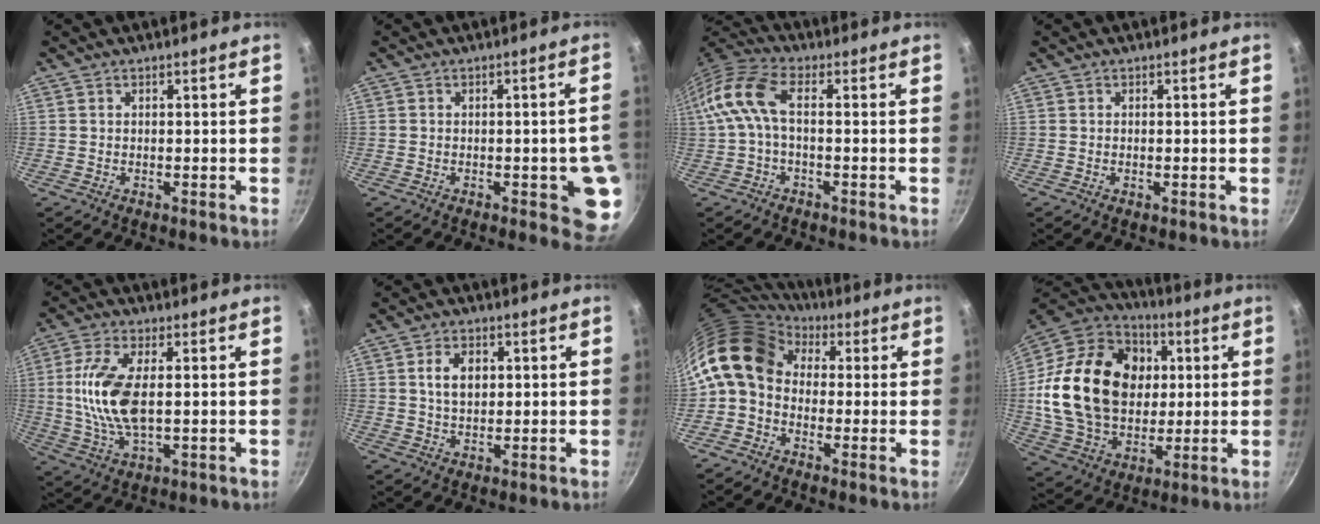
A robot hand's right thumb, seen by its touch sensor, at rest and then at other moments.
{"total": 8.3, "force": [-2.0, 2.9, 7.5], "torque": [-0.057, 0.008, -0.021]}
{"total": 9.3, "force": [-0.1, 4.6, 8.1], "torque": [-0.185, 0.027, -0.017]}
{"total": 0.7, "force": [-0.1, 0.3, 0.6], "torque": [-0.010, 0.001, -0.003]}
{"total": 12.0, "force": [1.0, 5.4, 10.7], "torque": [-0.221, -0.002, 0.018]}
{"total": 5.6, "force": [1.3, 3.7, 4.0], "torque": [-0.055, -0.001, 0.023]}
{"total": 12.1, "force": [2.3, 9.2, 7.5], "torque": [-0.126, 0.022, 0.016]}
{"total": 27.9, "force": [3.5, 20.6, 18.5], "torque": [-0.308, 0.015, 0.068]}